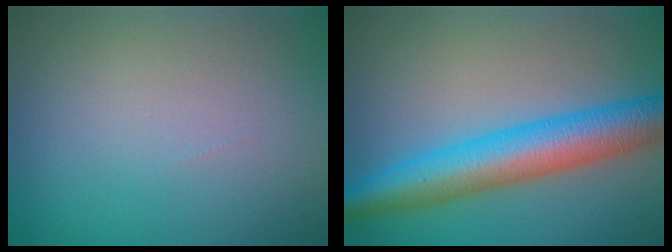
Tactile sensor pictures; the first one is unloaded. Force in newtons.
{"total": 7.4, "press": 7.4, "slide": 0.0}